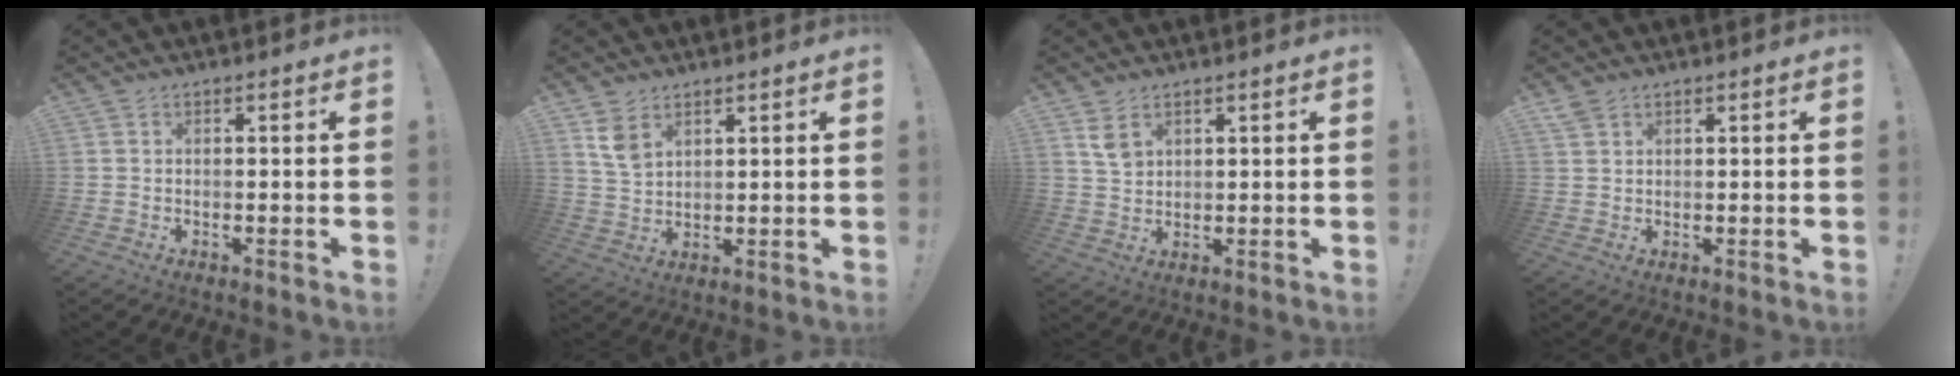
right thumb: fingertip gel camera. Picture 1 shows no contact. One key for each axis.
{"total": 6.2, "fx": 3.8, "fy": 3.7, "fz": 3.2, "tx": -0.038, "ty": -0.019, "tz": 0.072}
{"total": 4.9, "fx": 2.7, "fy": 3.2, "fz": 2.5, "tx": -0.023, "ty": -0.013, "tz": 0.049}
{"total": 2.9, "fx": 2.3, "fy": 1.6, "fz": 0.8, "tx": -0.012, "ty": -0.011, "tz": 0.043}